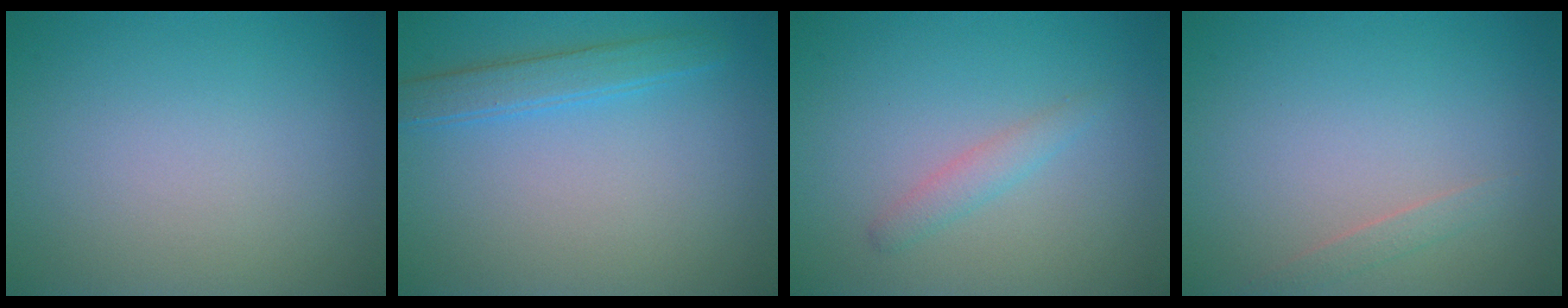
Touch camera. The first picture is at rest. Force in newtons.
{"total": 2.5, "press": 2.5, "slide": 0.1}
{"total": 1.4, "press": 1.4, "slide": 0.1}
{"total": 0.8, "press": 0.8, "slide": 0.0}